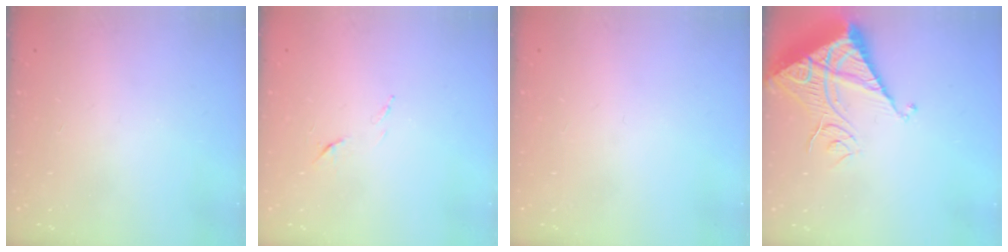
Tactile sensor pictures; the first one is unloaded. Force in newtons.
{"total": 6.8, "press": 6.8, "slide": 0.8}
{"total": 0.0}
{"total": 13.8, "press": 13.7, "slide": 1.3}